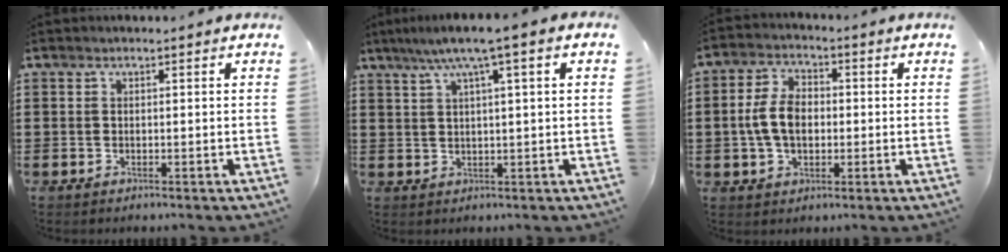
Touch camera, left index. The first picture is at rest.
{"total": 4.7, "force": [2.0, -0.2, 4.2], "torque": [-0.088, 0.003, 0.028]}
{"total": 6.8, "force": [-0.3, 4.3, 5.3], "torque": [-0.130, 0.006, -0.015]}